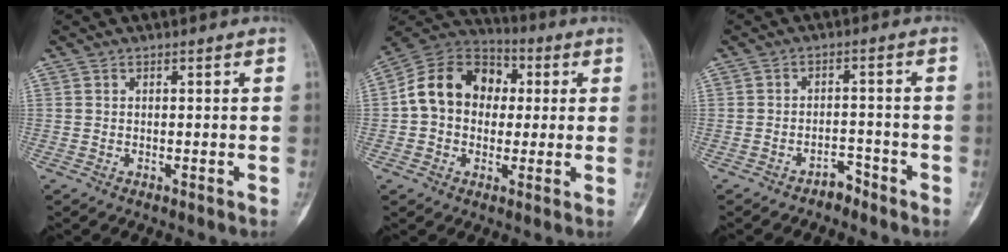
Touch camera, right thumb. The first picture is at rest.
{"total": 15.1, "force": [1.4, 11.8, 9.2], "torque": [-0.132, 0.034, 0.014]}
{"total": 2.8, "force": [-2.3, 1.4, 0.5], "torque": [-0.003, 0.022, -0.035]}